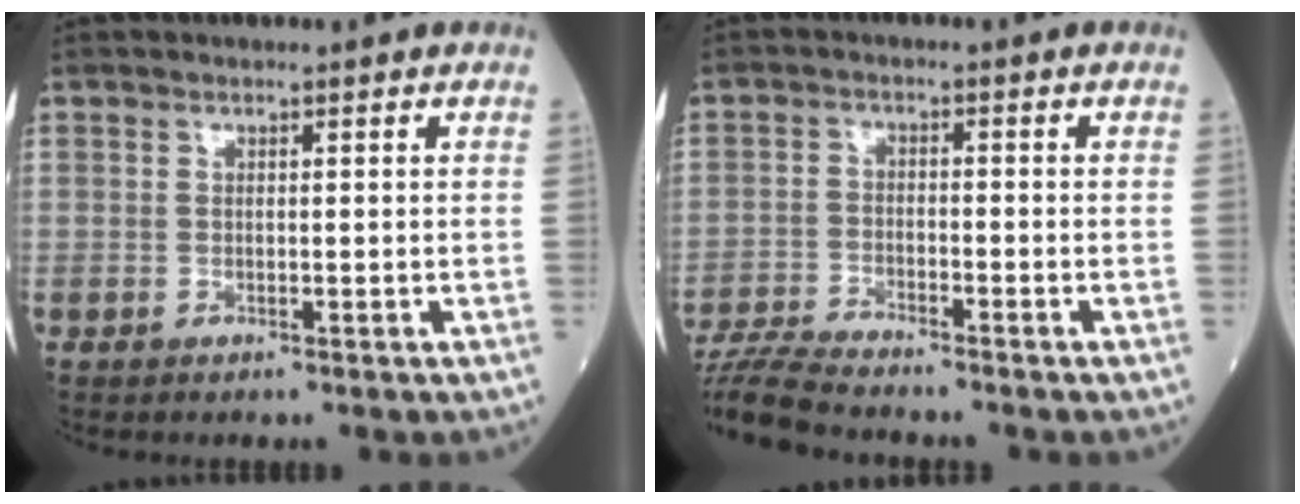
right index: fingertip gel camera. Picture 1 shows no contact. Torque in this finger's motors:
{"motor_torque": [-0.47, -0.51, -0.03, 0.04]}